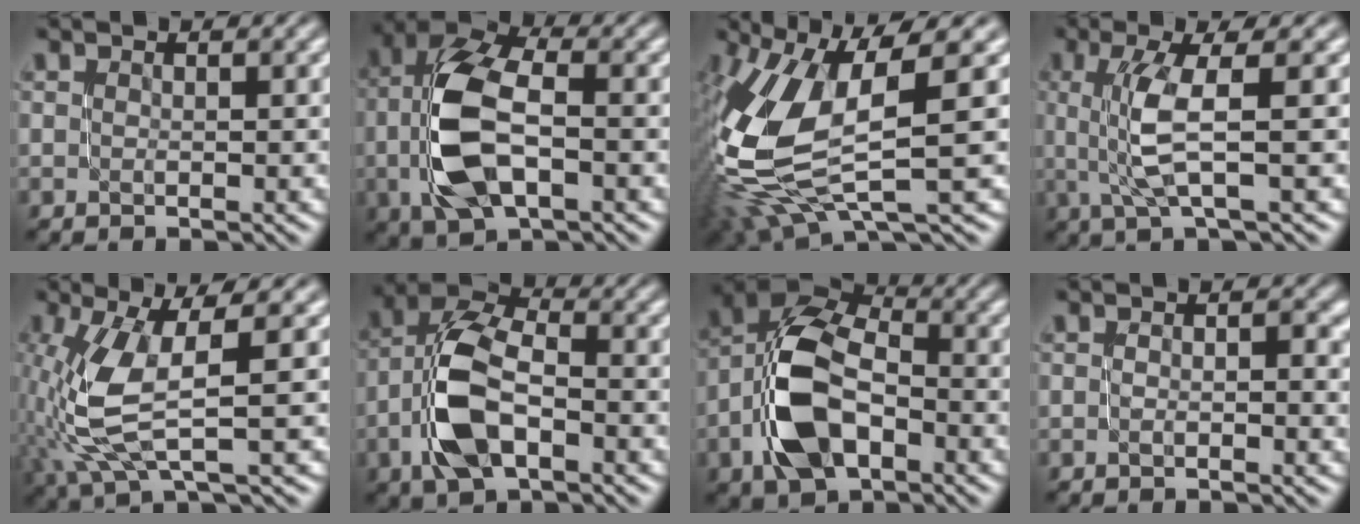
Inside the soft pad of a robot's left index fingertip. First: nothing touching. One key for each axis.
{"total": 8.1, "fx": -1.1, "fy": 4.3, "fz": 6.8, "tx": -0.153, "ty": 0.013, "tz": -0.022}
{"total": 11.3, "fx": 0.0, "fy": 4.9, "fz": 10.2, "tx": -0.237, "ty": -0.012, "tz": 0.002}
{"total": 4.6, "fx": 0.3, "fy": 1.1, "fz": 4.5, "tx": -0.102, "ty": 0.003, "tz": 0.012}
{"total": 7.5, "fx": -0.6, "fy": 2.4, "fz": 7.0, "tx": -0.171, "ty": -0.002, "tz": -0.007}
{"total": 7.3, "fx": -2.2, "fy": 3.9, "fz": 5.8, "tx": -0.126, "ty": 0.015, "tz": -0.048}
{"total": 8.8, "fx": -2.4, "fy": 5.2, "fz": 6.6, "tx": -0.140, "ty": 0.015, "tz": -0.056}
{"total": 1.6, "fx": -0.2, "fy": 0.7, "fz": 1.4, "tx": -0.021, "ty": -0.002, "tz": -0.004}